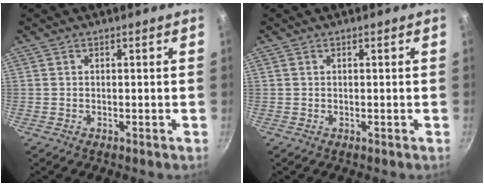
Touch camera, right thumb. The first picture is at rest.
{"total": 0.0}